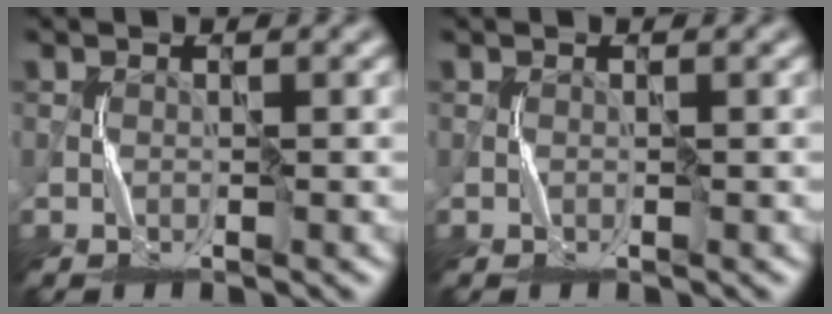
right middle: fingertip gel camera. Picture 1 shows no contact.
{"total": 0.0}